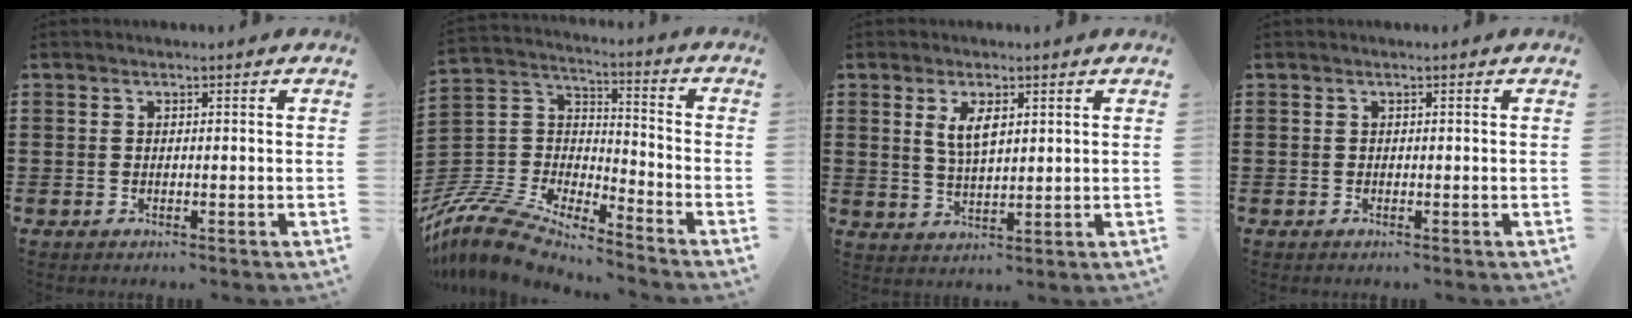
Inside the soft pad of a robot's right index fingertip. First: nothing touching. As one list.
[{"total": 10.1, "force": [-9.5, 2.0, 2.7], "torque": [-0.091, 0.000, -0.199]}, {"total": 4.2, "force": [1.6, 1.6, 3.5], "torque": [-0.075, 0.004, 0.028]}, {"total": 0.0}]